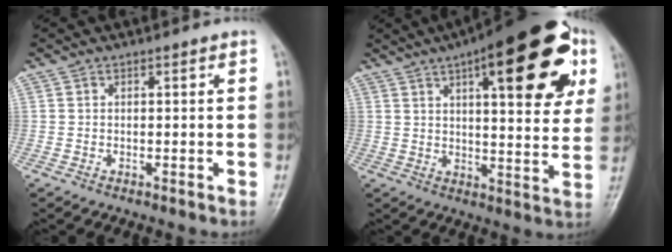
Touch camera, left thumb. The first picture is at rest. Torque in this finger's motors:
{"motor_torque": [1.57, 1.39, 2.13, -0.64, 0.39]}